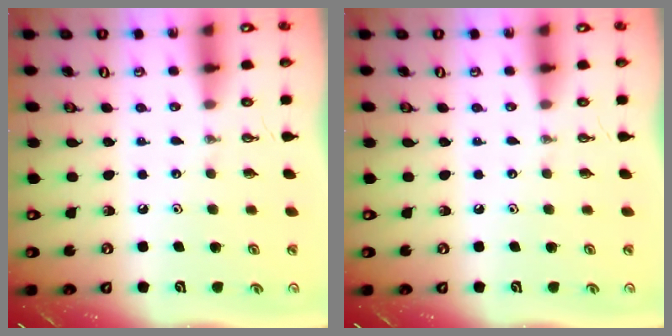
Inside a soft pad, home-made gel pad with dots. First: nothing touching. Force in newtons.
{"total": 0.0}